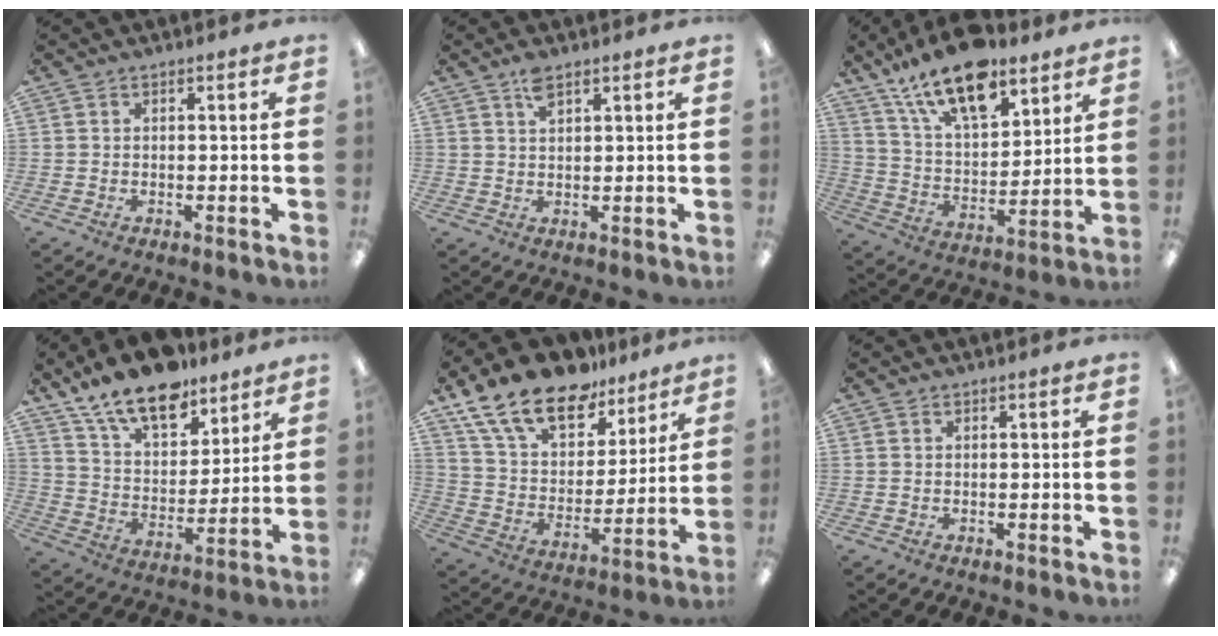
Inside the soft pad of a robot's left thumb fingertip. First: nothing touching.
{"total": 3.5, "force": [2.4, 1.4, 2.1], "torque": [-0.039, -0.003, 0.042]}
{"total": 18.6, "force": [13.1, 8.0, 10.5], "torque": [-0.185, -0.070, 0.231]}
{"total": 16.6, "force": [12.8, 7.4, 7.6], "torque": [-0.143, -0.077, 0.229]}
{"total": 18.4, "force": [13.3, 9.6, 8.3], "torque": [-0.171, -0.078, 0.245]}
{"total": 0.0}